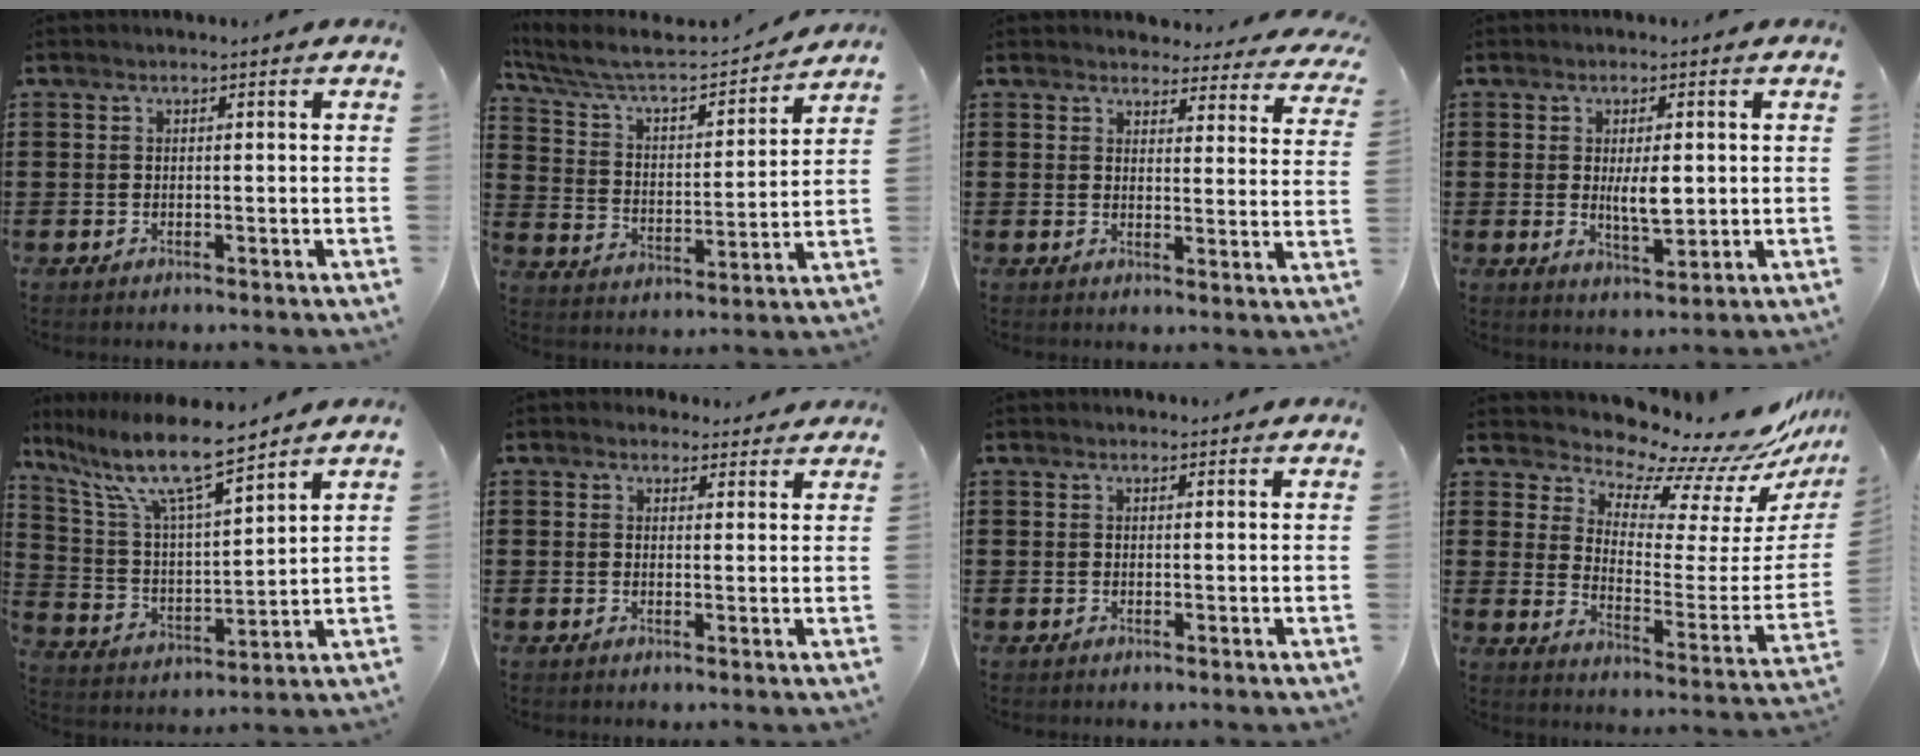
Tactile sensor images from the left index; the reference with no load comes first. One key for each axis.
{"total": 6.3, "fx": 5.6, "fy": 1.4, "fz": 2.3, "tx": -0.072, "ty": -0.040, "tz": 0.090}
{"total": 3.7, "fx": 3.6, "fy": 0.7, "fz": 0.6, "tx": -0.019, "ty": -0.021, "tz": 0.062}
{"total": 5.2, "fx": 0.5, "fy": 1.8, "fz": 4.8, "tx": -0.083, "ty": 0.001, "tz": 0.005}
{"total": 10.8, "fx": 8.8, "fy": 0.9, "fz": 6.3, "tx": -0.156, "ty": -0.049, "tz": 0.147}
{"total": 2.4, "fx": 2.1, "fy": 1.2, "fz": 0.2, "tx": -0.003, "ty": 0.000, "tz": 0.038}
{"total": 0.7, "fx": 0.6, "fy": 0.3, "fz": 0.1, "tx": -0.004, "ty": 0.003, "tz": 0.012}
{"total": 9.4, "fx": 9.0, "fy": 1.8, "fz": 2.2, "tx": -0.054, "ty": -0.100, "tz": 0.147}